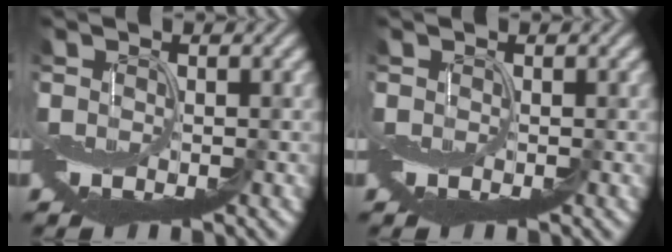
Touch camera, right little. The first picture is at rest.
{"total": 0.0}